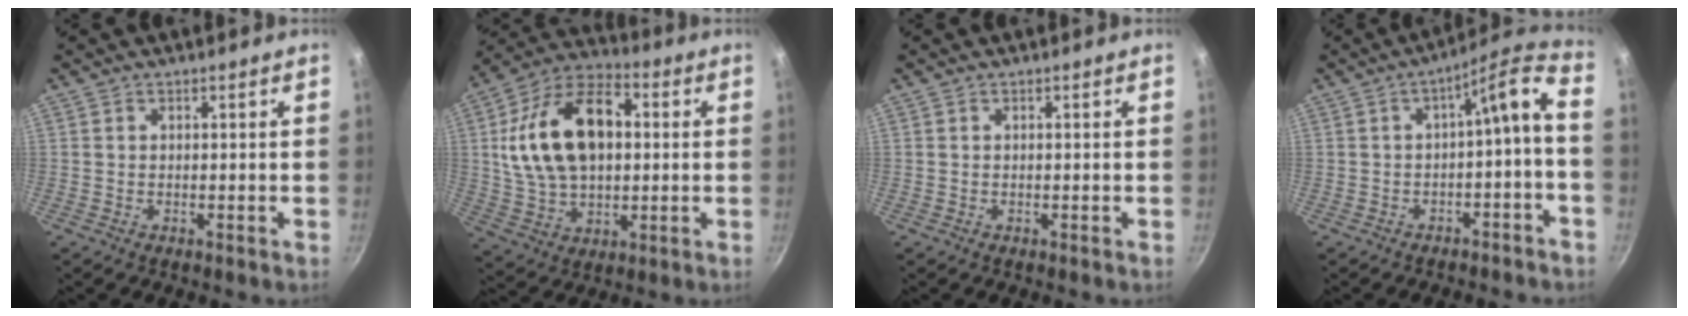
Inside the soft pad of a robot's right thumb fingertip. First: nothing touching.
{"total": 21.0, "force": [2.9, 13.3, 16.0], "torque": [-0.267, 0.020, 0.045]}
{"total": 0.0}
{"total": 9.6, "force": [-2.6, 2.9, 8.8], "torque": [-0.132, 0.062, -0.030]}